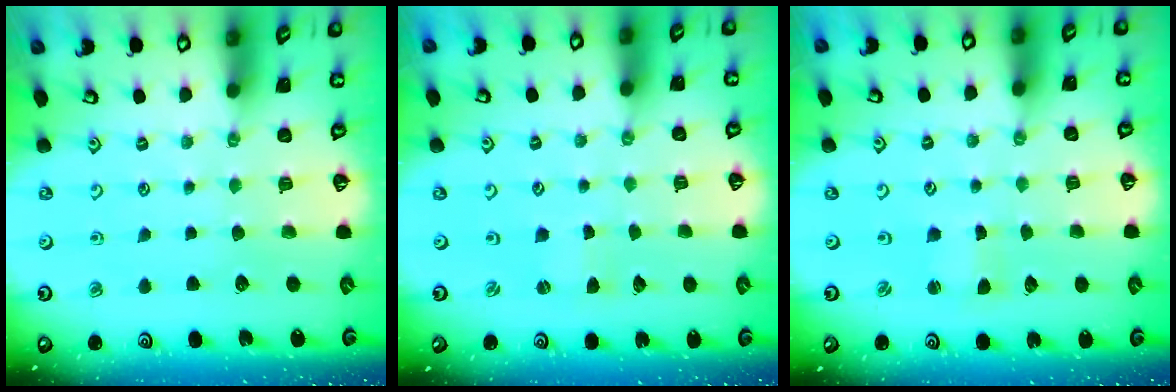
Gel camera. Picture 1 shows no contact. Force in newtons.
{"total": 0.0}
{"total": 1.3, "press": 1.3, "slide": 0.1}